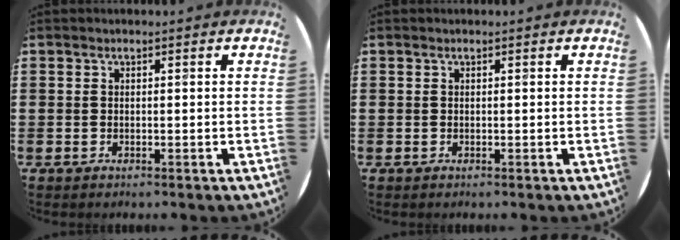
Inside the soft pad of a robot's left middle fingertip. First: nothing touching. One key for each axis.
{"total": 0.0}